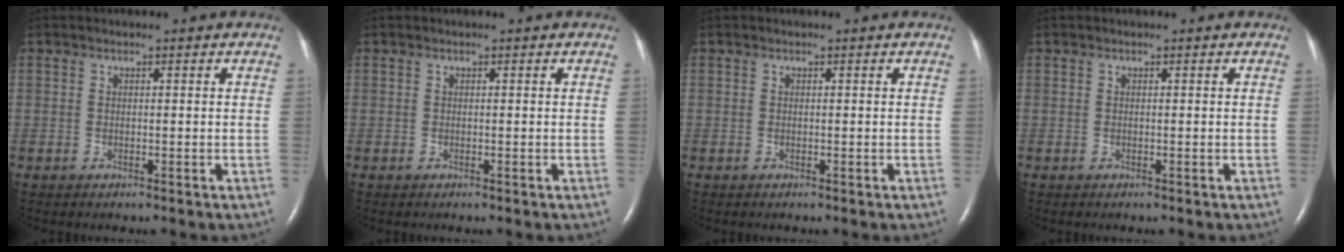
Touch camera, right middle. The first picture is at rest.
{"total": 0.0}
{"total": 0.0}
{"total": 0.0}